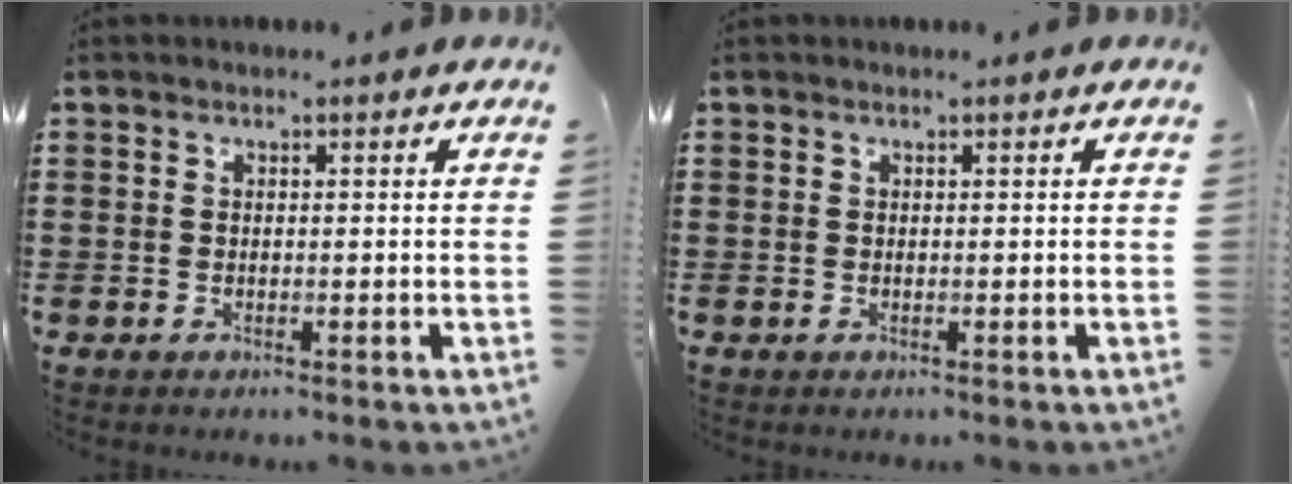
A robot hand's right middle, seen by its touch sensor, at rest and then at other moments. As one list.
[{"total": 0.0}]